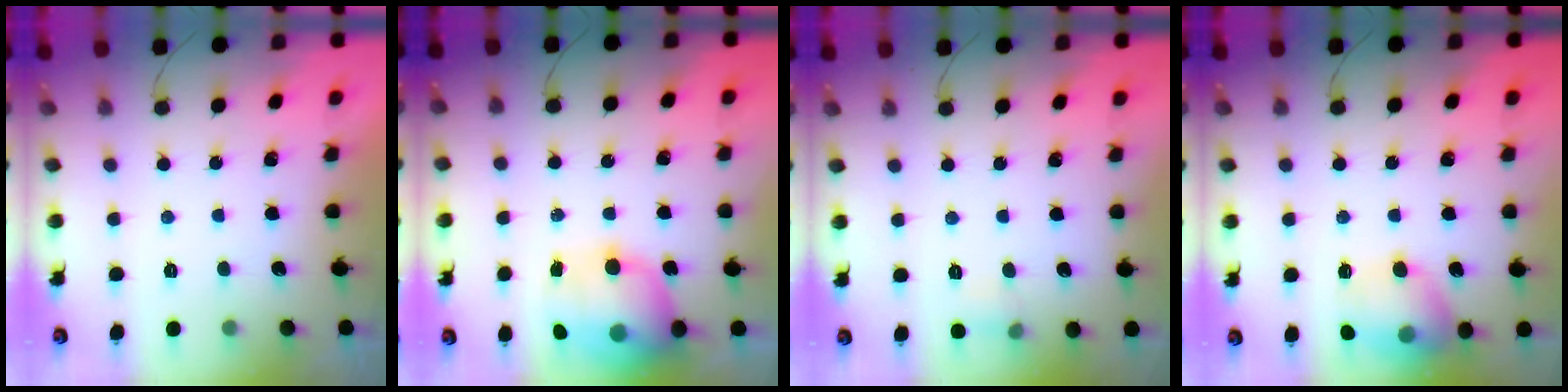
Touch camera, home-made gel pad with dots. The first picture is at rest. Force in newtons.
{"total": 15.6, "press": 15.1, "slide": 3.8}
{"total": 4.5, "press": 4.3, "slide": 1.5}
{"total": 14.2, "press": 14.1, "slide": 1.3}